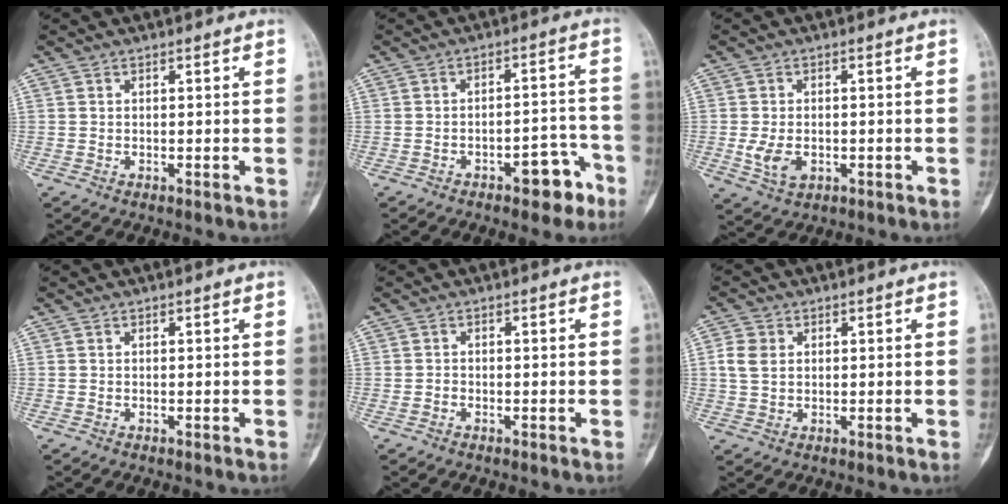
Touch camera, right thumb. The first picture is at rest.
{"total": 7.7, "force": [-4.5, 3.6, 5.1], "torque": [-0.045, 0.048, -0.057]}
{"total": 5.1, "force": [-1.0, 3.4, 3.6], "torque": [-0.067, -0.002, -0.012]}
{"total": 0.0}
{"total": 0.7, "force": [-0.4, 0.6, 0.2], "torque": [0.001, 0.004, -0.010]}
{"total": 4.4, "force": [0.9, 3.4, 2.6], "torque": [-0.050, 0.005, 0.015]}